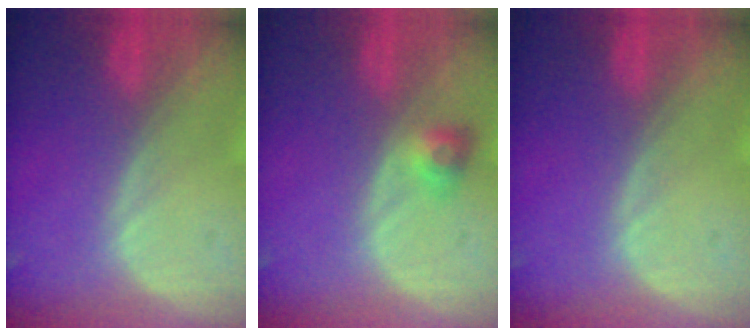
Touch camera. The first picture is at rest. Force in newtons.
{"total": 2.9, "press": 2.7, "slide": 1.2}
{"total": 0.0}